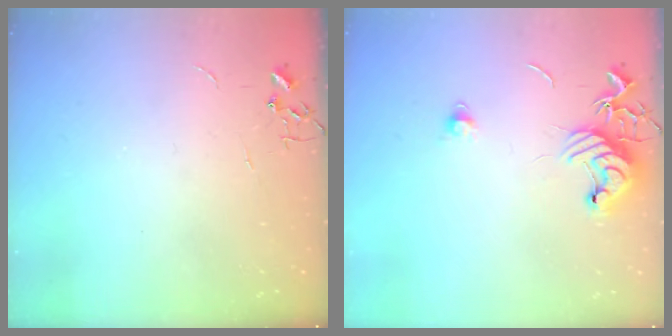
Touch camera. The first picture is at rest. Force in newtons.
{"total": 11.0, "press": 10.9, "slide": 0.9}